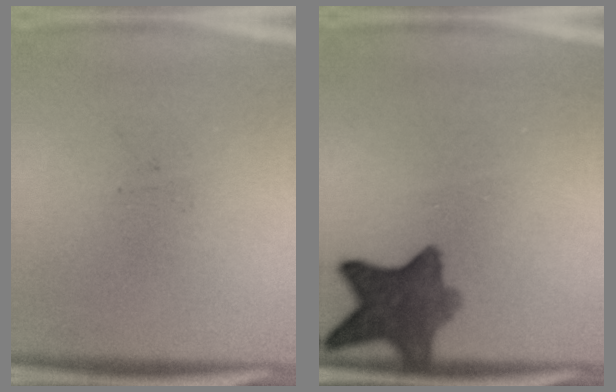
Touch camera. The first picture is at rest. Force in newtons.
{"total": 8.6}